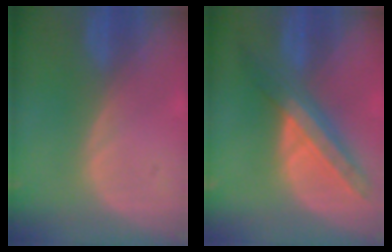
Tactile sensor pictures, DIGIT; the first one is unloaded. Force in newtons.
{"total": 8.6, "press": 7.5, "slide": 4.2}